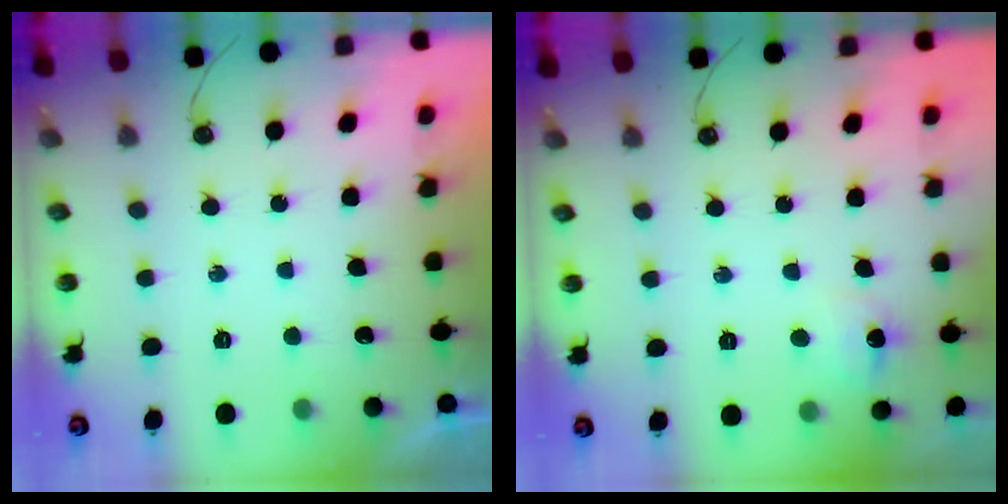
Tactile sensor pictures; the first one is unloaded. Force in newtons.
{"total": 6.5, "press": 6.4, "slide": 0.6}